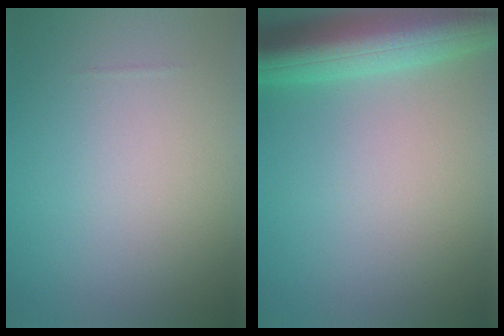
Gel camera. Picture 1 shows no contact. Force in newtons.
{"total": 7.8, "press": 7.8, "slide": 0.4}